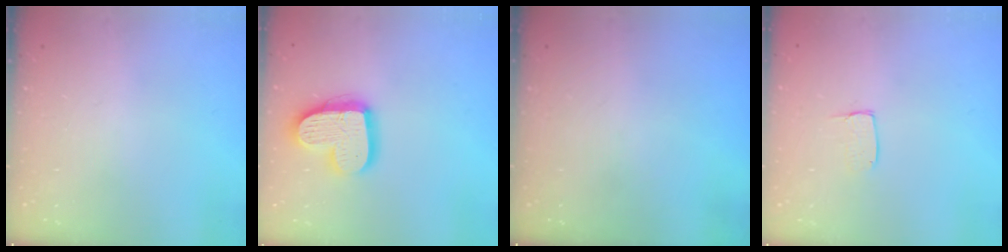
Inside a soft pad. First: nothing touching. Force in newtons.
{"total": 16.2, "press": 16.2, "slide": 1.1}
{"total": 0.0}
{"total": 4.4, "press": 4.4, "slide": 0.3}